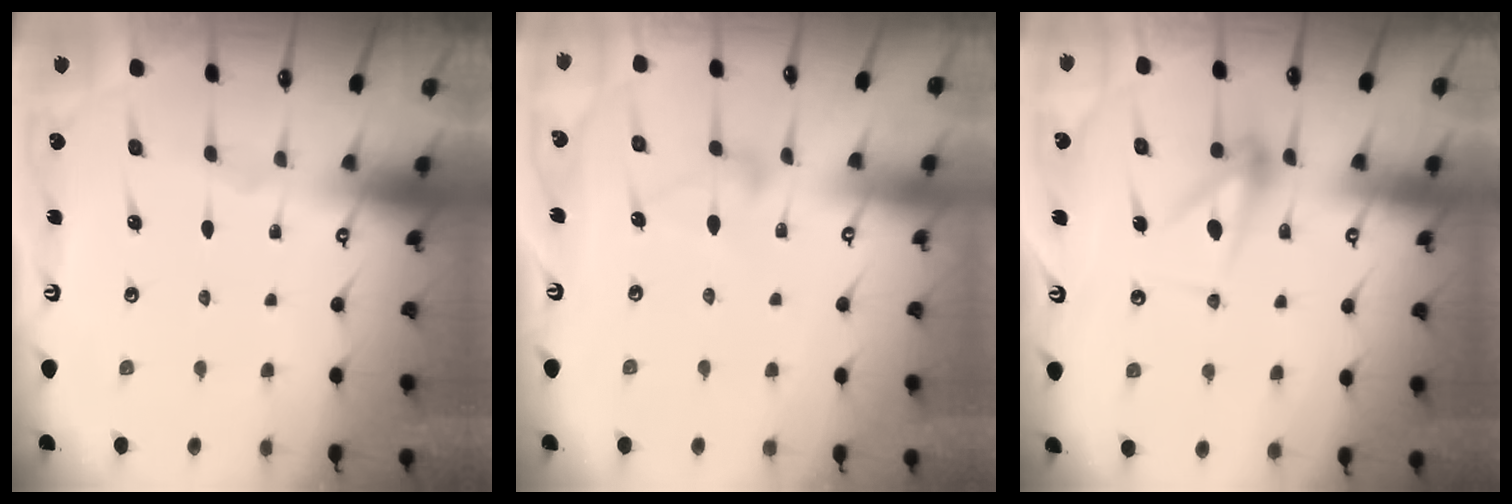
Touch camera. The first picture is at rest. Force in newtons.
{"total": 6.8, "press": 6.8, "slide": 0.4}
{"total": 9.6, "press": 9.6, "slide": 0.5}